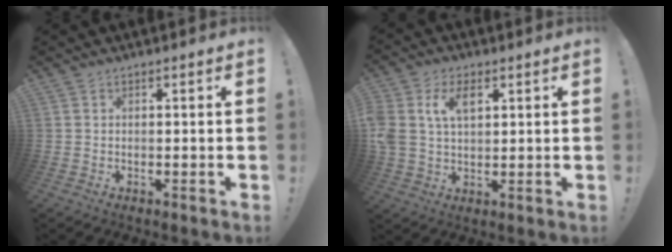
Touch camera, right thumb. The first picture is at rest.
{"total": 9.1, "force": [3.4, 5.9, 6.0], "torque": [-0.128, 0.001, 0.064]}